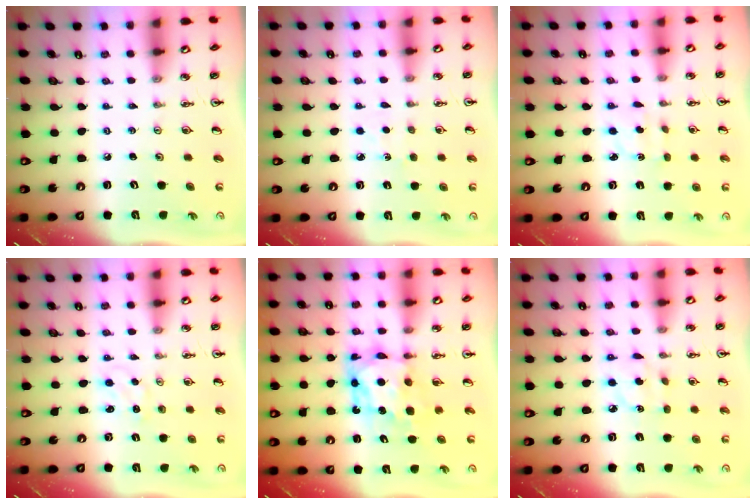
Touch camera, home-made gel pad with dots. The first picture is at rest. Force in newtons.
{"total": 3.3, "press": 3.3, "slide": 0.3}
{"total": 2.5, "press": 2.4, "slide": 0.6}
{"total": 1.1, "press": 1.1, "slide": 0.2}
{"total": 7.3, "press": 7.3, "slide": 0.6}
{"total": 4.0, "press": 4.0, "slide": 0.4}